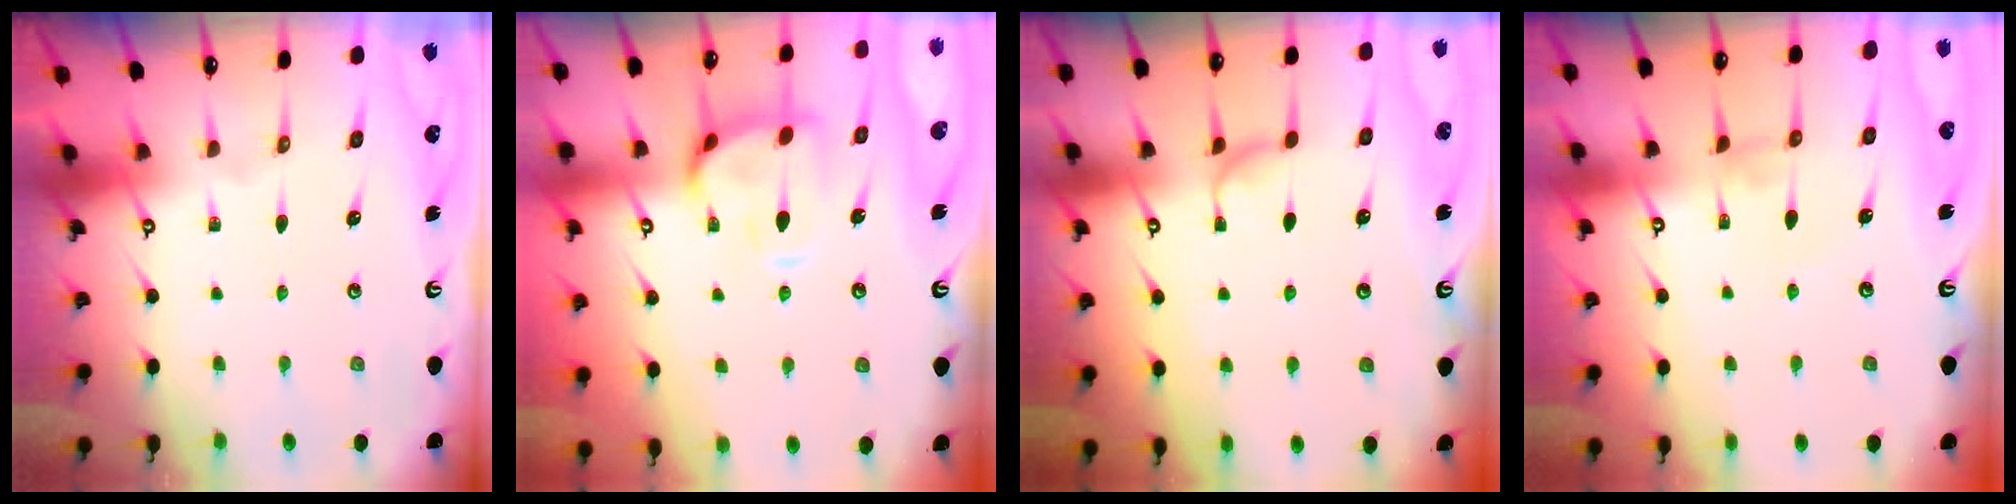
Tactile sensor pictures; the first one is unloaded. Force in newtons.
{"total": 4.5, "press": 4.4, "slide": 0.7}
{"total": 2.0, "press": 1.9, "slide": 0.4}
{"total": 0.0}